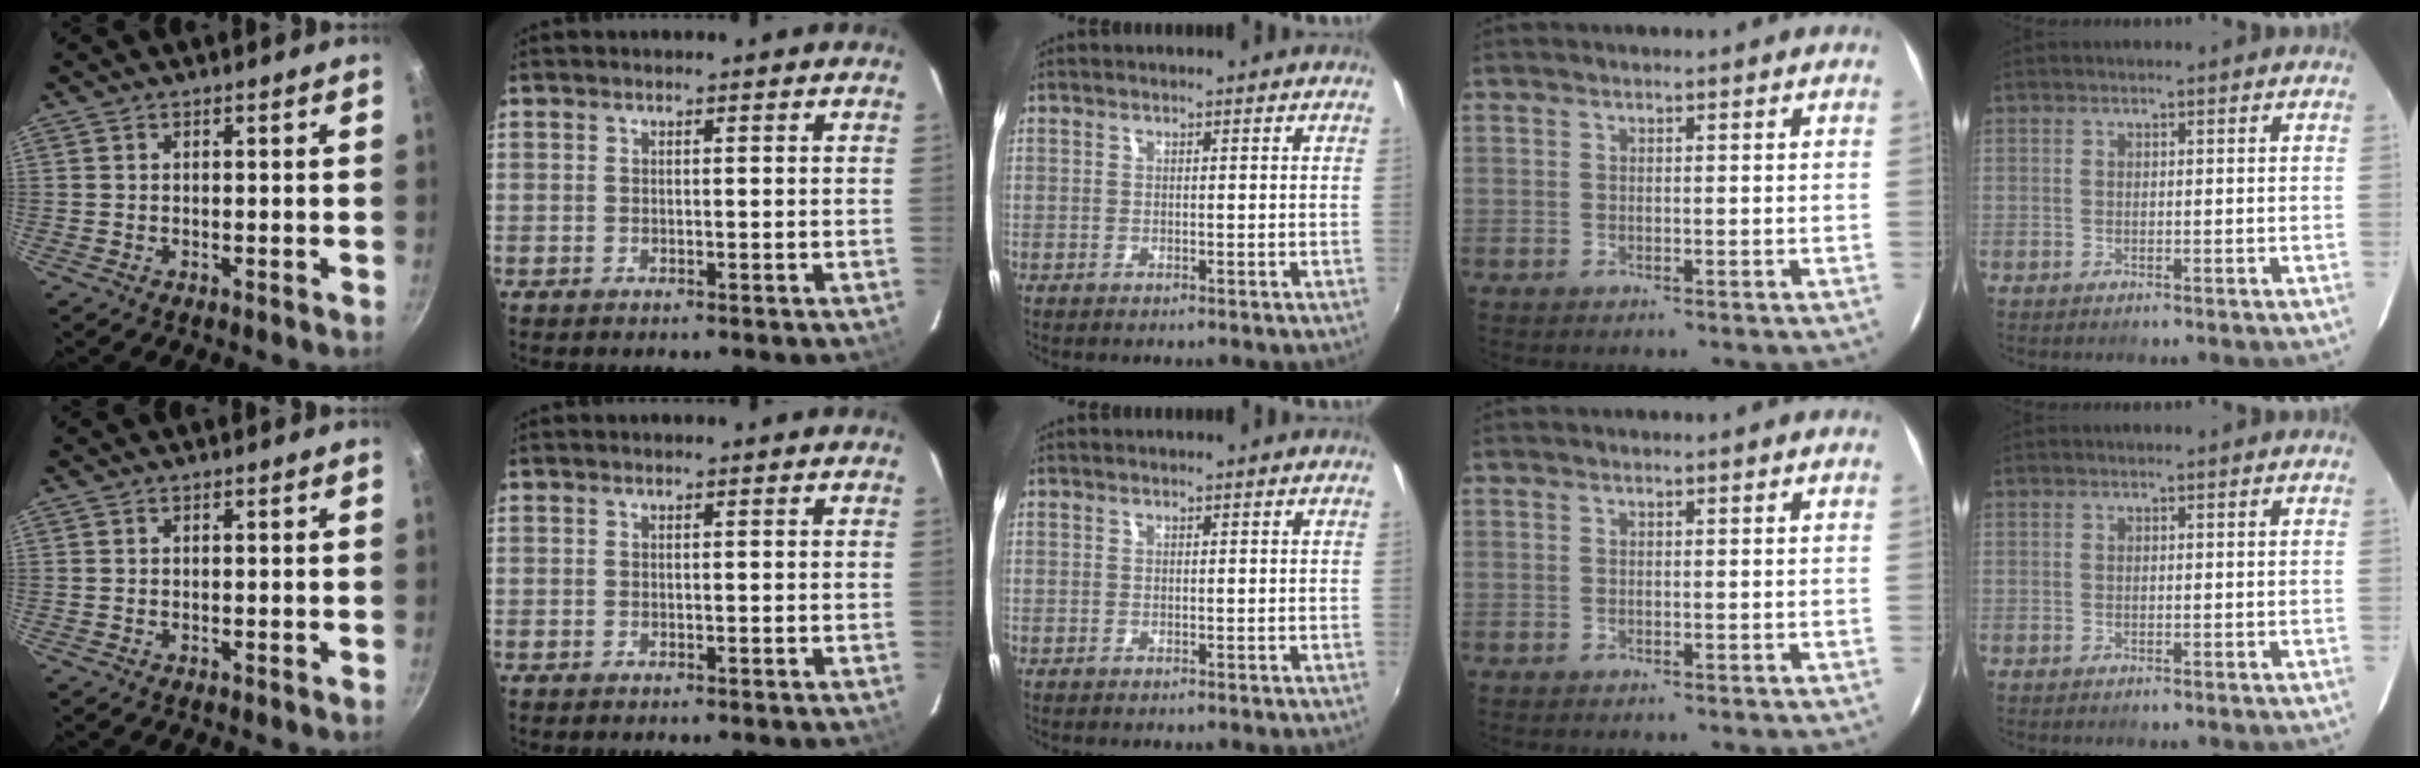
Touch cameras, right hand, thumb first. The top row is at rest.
{}